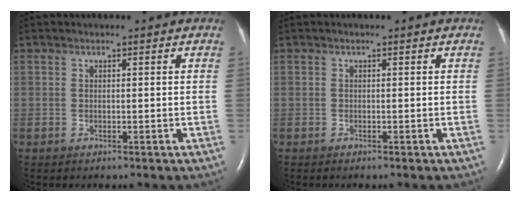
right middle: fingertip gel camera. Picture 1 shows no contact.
{"total": 0.0}